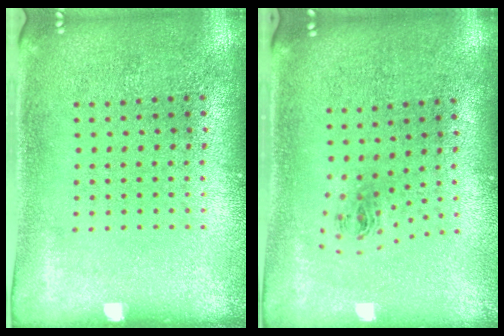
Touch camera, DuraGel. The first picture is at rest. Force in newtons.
{"total": 0.9, "press": 0.4, "slide": 0.9}